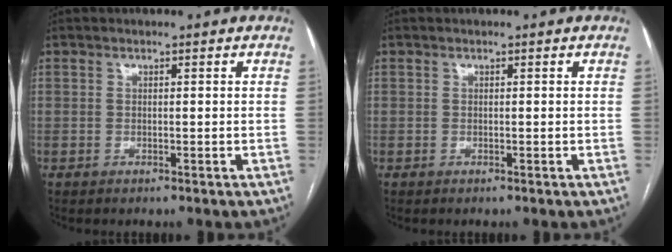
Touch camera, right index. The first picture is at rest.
{"total": 0.0}